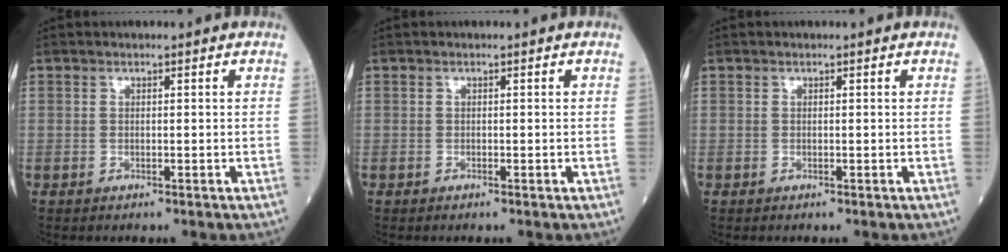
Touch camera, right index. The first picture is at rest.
{"total": 0.0}
{"total": 0.0}